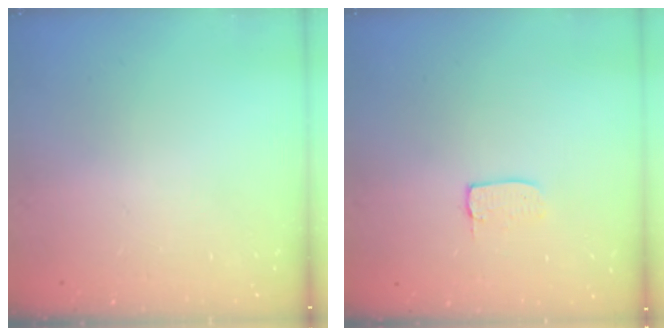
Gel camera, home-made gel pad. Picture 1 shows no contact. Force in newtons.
{"total": 3.4, "press": 3.4, "slide": 0.1}